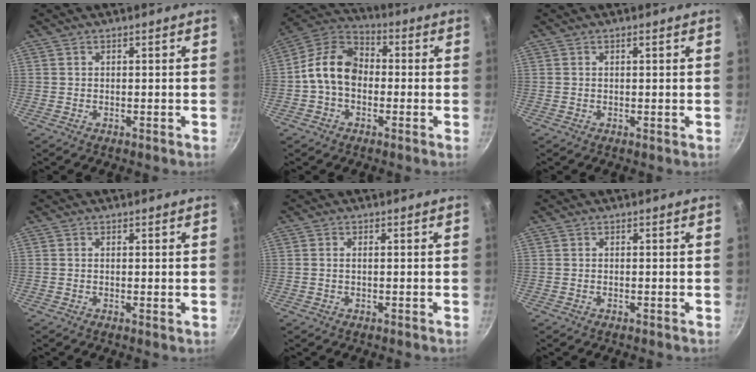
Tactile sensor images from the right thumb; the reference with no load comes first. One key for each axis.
{"total": 11.3, "fx": -1.1, "fy": 8.2, "fz": 7.7, "tx": -0.112, "ty": 0.038, "tz": -0.043}
{"total": 0.7, "fx": 0.3, "fy": 0.1, "fz": 0.7, "tx": -0.012, "ty": 0.000, "tz": 0.004}
{"total": 0.7, "fx": 0.1, "fy": 0.1, "fz": 0.6, "tx": -0.011, "ty": -0.003, "tz": 0.000}
{"total": 0.9, "fx": 0.0, "fy": 0.3, "fz": 0.9, "tx": -0.023, "ty": 0.004, "tz": -0.003}
{"total": 0.0}